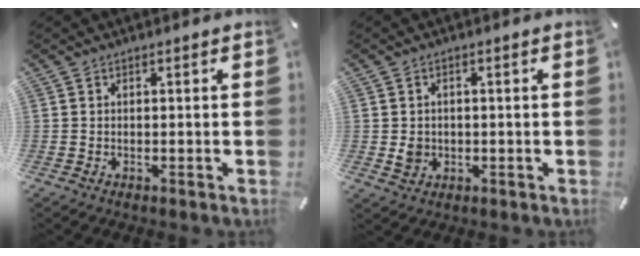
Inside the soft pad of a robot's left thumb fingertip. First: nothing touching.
{"total": 3.2, "force": [-0.2, 2.9, 1.4], "torque": [-0.018, -0.005, -0.009]}